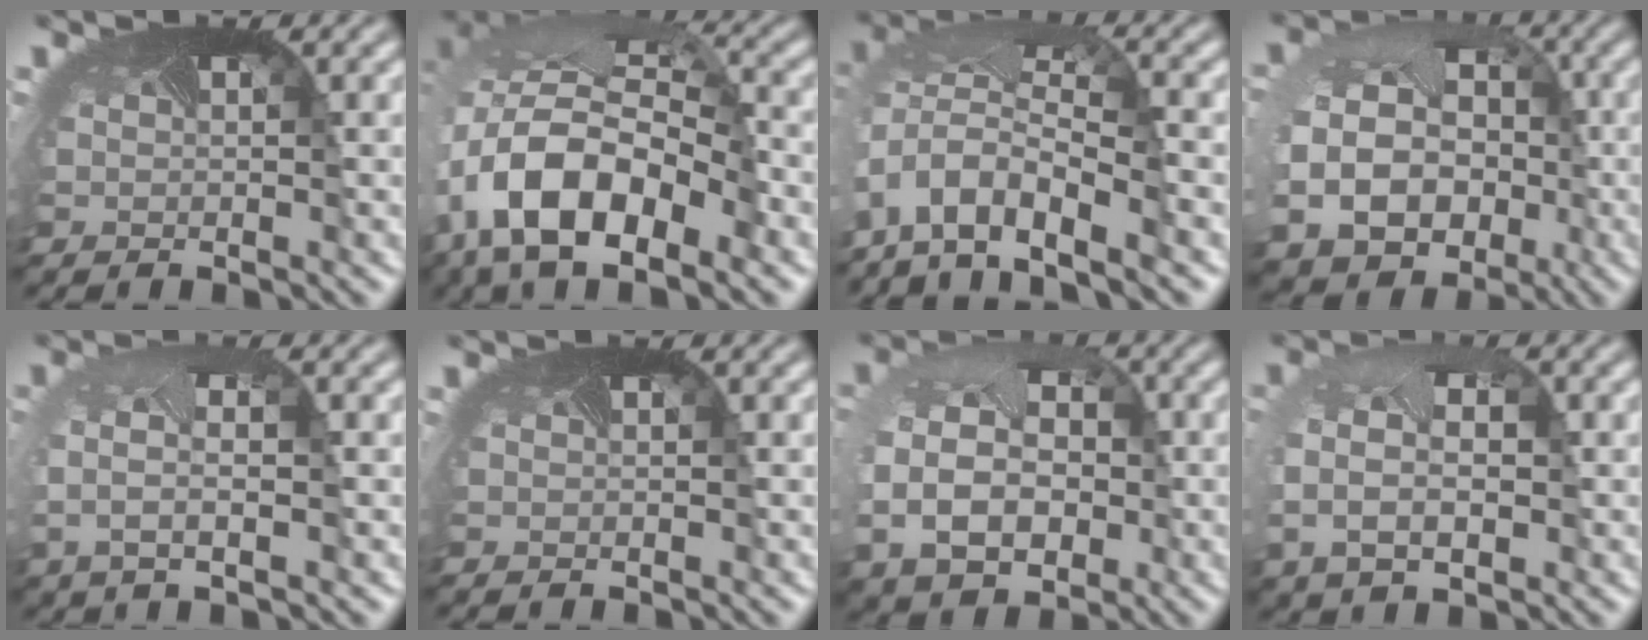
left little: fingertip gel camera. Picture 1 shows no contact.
{"total": 13.3, "force": [-4.9, 8.2, 9.3], "torque": [-0.216, -0.025, -0.086]}
{"total": 7.2, "force": [-5.0, 2.7, 4.4], "torque": [-0.098, -0.019, -0.097]}
{"total": 12.6, "force": [-2.5, 10.7, 6.2], "torque": [-0.126, -0.049, -0.035]}
{"total": 3.1, "force": [0.0, 1.4, 2.7], "torque": [-0.086, -0.005, -0.001]}
{"total": 0.0}
{"total": 9.0, "force": [-0.8, 6.9, 5.7], "torque": [-0.125, -0.023, 0.000]}
{"total": 6.1, "force": [0.1, 4.3, 4.4], "torque": [-0.108, -0.015, 0.012]}